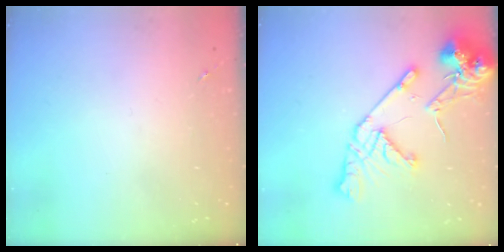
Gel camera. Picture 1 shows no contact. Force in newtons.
{"total": 16.2, "press": 16.0, "slide": 2.5}